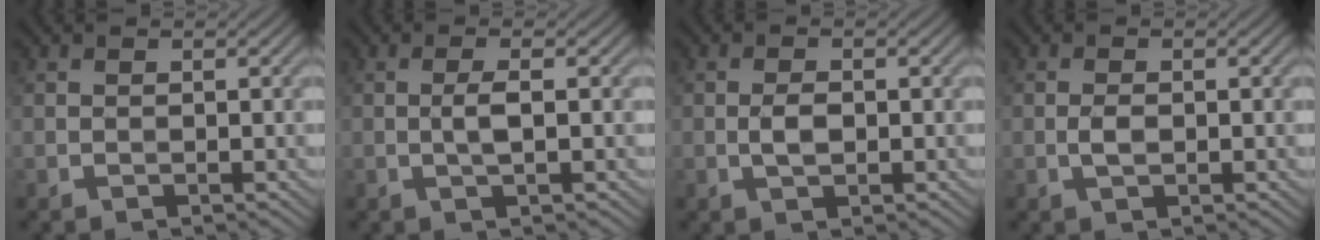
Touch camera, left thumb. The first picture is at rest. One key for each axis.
{"total": 2.3, "fx": -0.1, "fy": 0.4, "fz": 2.2, "tx": -0.043, "ty": 0.004, "tz": -0.007}
{"total": 2.3, "fx": -0.3, "fy": 1.2, "fz": 1.9, "tx": -0.039, "ty": 0.001, "tz": -0.008}
{"total": 1.7, "fx": -0.3, "fy": 0.9, "fz": 1.5, "tx": -0.030, "ty": 0.002, "tz": -0.008}